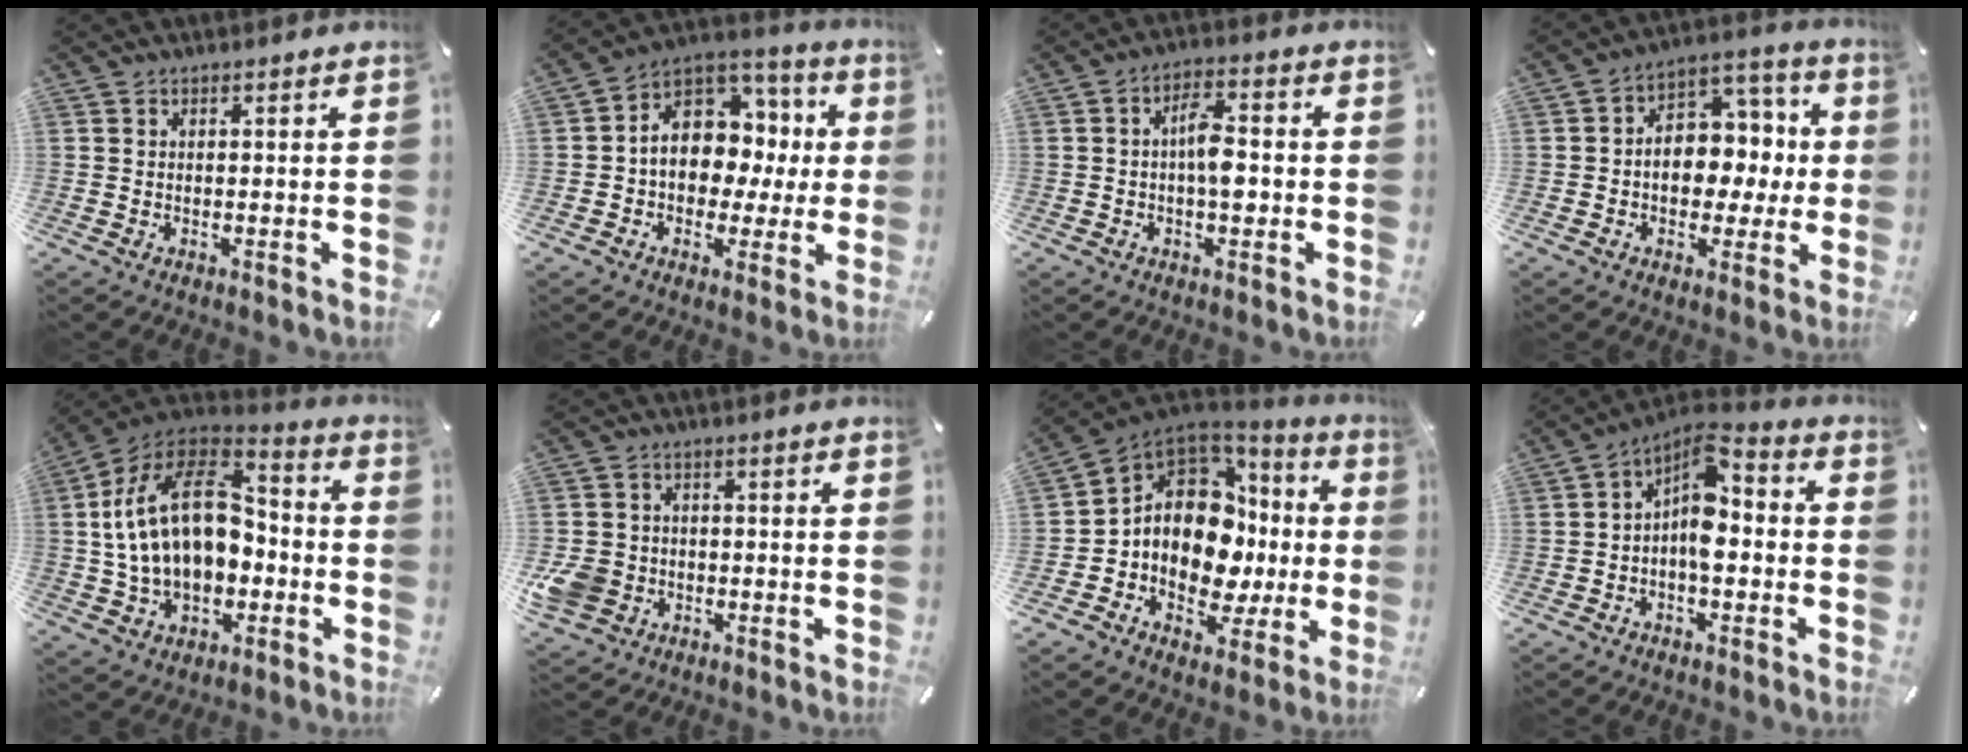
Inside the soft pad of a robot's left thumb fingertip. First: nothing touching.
{"total": 12.2, "force": [0.9, 10.3, 6.5], "torque": [-0.109, -0.010, 0.024]}
{"total": 7.1, "force": [-0.8, 3.5, 6.2], "torque": [-0.097, 0.008, -0.016]}
{"total": 10.5, "force": [-1.1, 8.8, 5.5], "torque": [-0.068, 0.006, -0.017]}
{"total": 22.2, "force": [1.1, 15.5, 15.9], "torque": [-0.312, 0.005, 0.024]}
{"total": 7.4, "force": [-2.3, 6.4, 2.9], "torque": [-0.074, 0.011, -0.043]}
{"total": 14.1, "force": [0.6, 11.0, 8.7], "torque": [-0.164, -0.019, 0.014]}
{"total": 7.8, "force": [-0.8, 4.1, 6.7], "torque": [-0.124, -0.004, -0.016]}